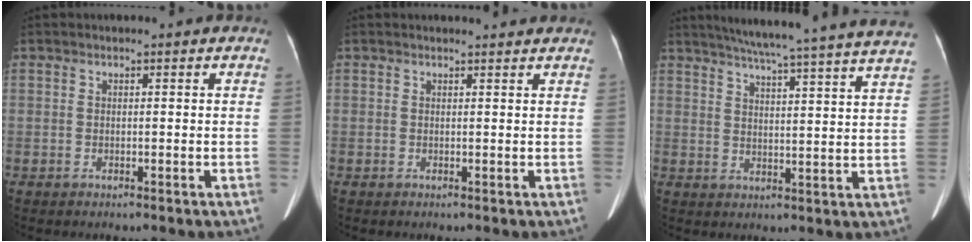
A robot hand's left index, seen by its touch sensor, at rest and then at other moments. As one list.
[{"total": 2.3, "force": [2.3, 0.5, 0.2], "torque": [-0.009, 0.015, 0.024]}, {"total": 24.2, "force": [21.6, -1.2, 10.9], "torque": [-0.169, -0.029, 0.270]}]